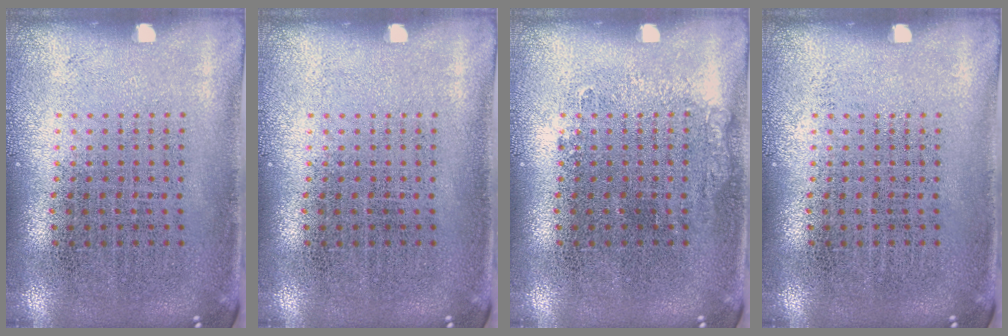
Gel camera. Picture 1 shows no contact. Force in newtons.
{"total": 0.0}
{"total": 0.6, "press": 0.5, "slide": 0.2}
{"total": 0.0}